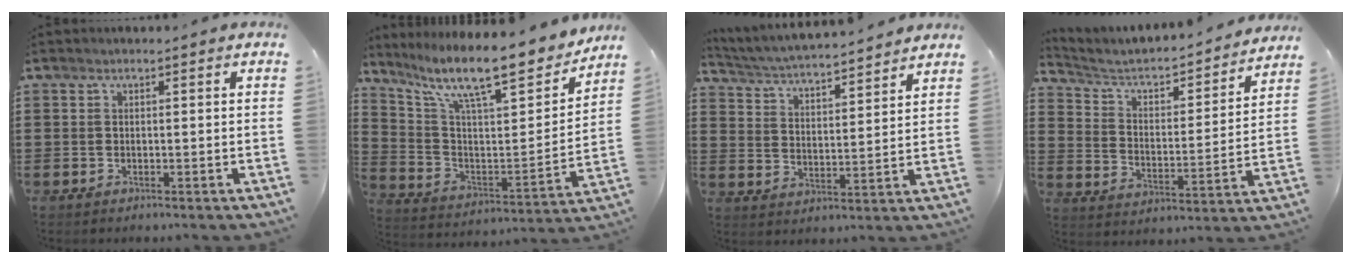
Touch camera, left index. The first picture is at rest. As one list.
[{"total": 12.8, "force": [10.1, 2.4, 7.6], "torque": [-0.163, -0.071, 0.165]}, {"total": 3.9, "force": [3.8, -0.2, 0.8], "torque": [-0.036, -0.032, 0.059]}, {"total": 3.6, "force": [3.0, 1.5, 1.5], "torque": [-0.051, -0.028, 0.038]}]